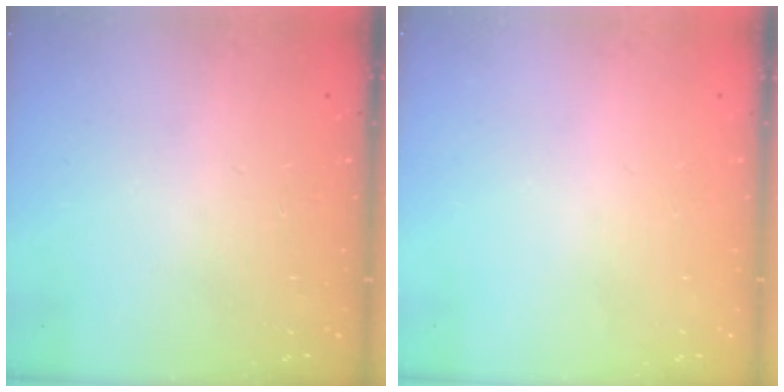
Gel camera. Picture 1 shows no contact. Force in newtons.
{"total": 0.0}